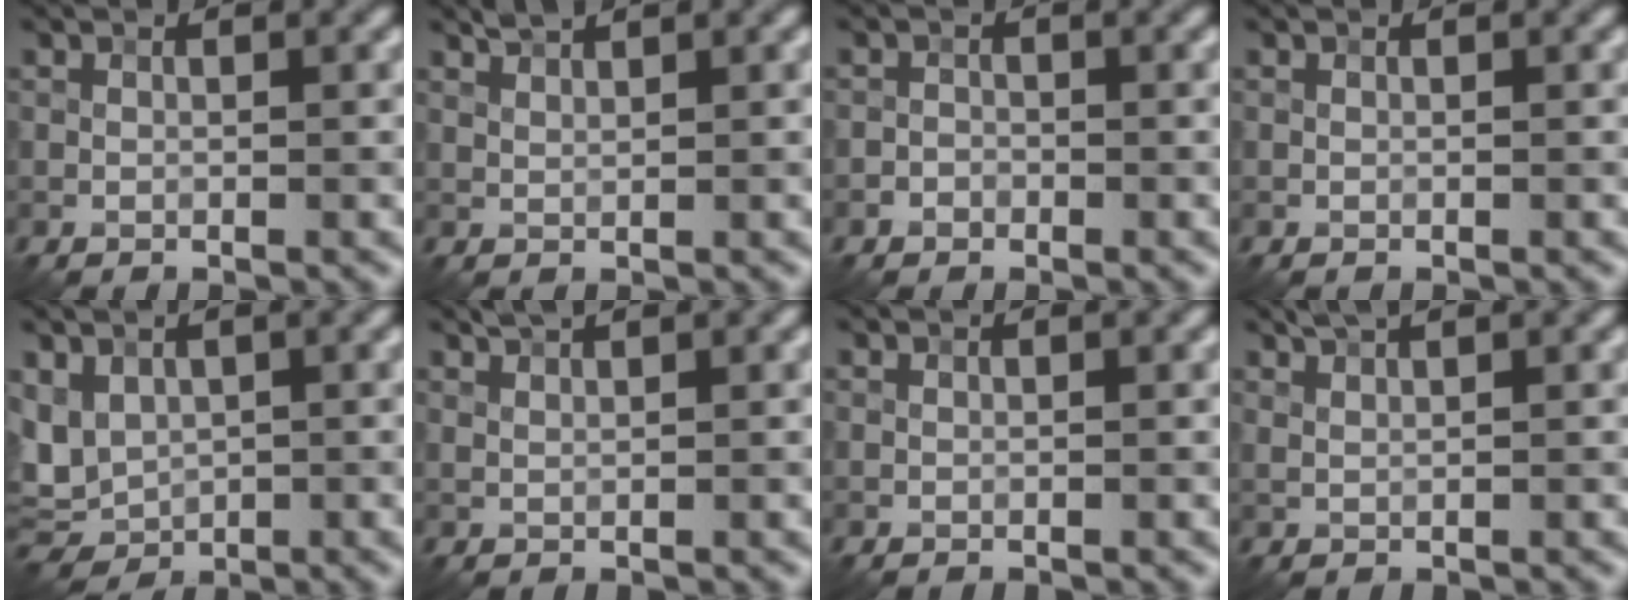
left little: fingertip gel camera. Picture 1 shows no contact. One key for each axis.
{"total": 1.2, "fx": 1.1, "fy": -0.1, "fz": 0.5, "tx": -0.014, "ty": 0.002, "tz": 0.023}
{"total": 0.9, "fx": -0.6, "fy": 0.7, "fz": 0.1, "tx": 0.007, "ty": 0.003, "tz": -0.014}
{"total": 0.0}
{"total": 4.6, "fx": 0.6, "fy": 3.6, "fz": 2.9, "tx": -0.073, "ty": -0.001, "tz": 0.011}
{"total": 1.5, "fx": 1.2, "fy": 0.1, "fz": 0.8, "tx": -0.018, "ty": 0.000, "tz": 0.021}
{"total": 0.0}
{"total": 1.8, "fx": 1.4, "fy": 0.2, "fz": 1.2, "tx": -0.024, "ty": 0.000, "tz": 0.025}